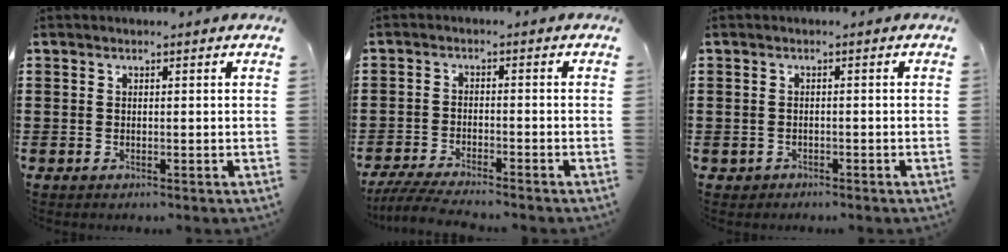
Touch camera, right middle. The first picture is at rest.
{"total": 4.2, "force": [-4.0, 0.1, 1.3], "torque": [-0.037, -0.012, -0.082]}
{"total": 0.8, "force": [-0.7, 0.4, -0.1], "torque": [-0.003, 0.000, -0.017]}